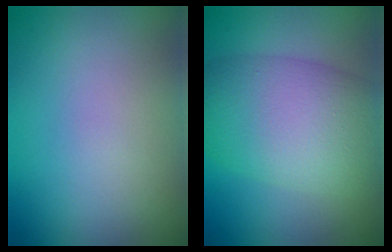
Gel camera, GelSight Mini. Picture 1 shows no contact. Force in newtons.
{"total": 10.0, "press": 9.9, "slide": 0.7}